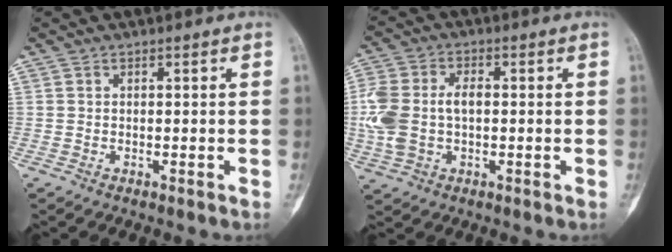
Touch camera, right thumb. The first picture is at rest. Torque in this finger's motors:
{"motor_torque": [0.17, 0.30, 0.56, 0.51, 0.13]}